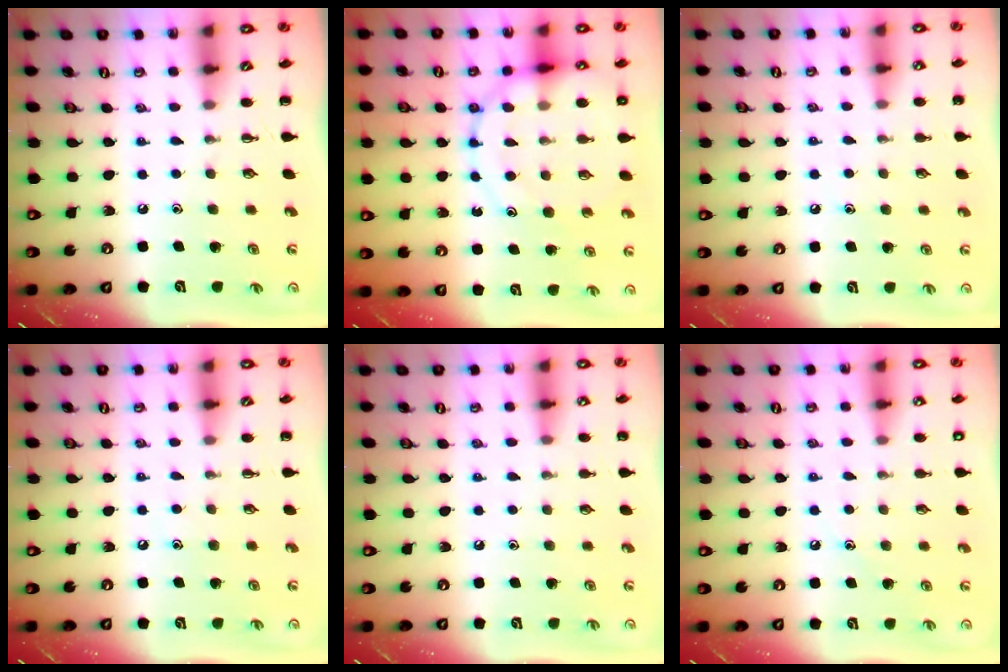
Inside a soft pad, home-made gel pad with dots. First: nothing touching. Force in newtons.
{"total": 16.1, "press": 15.9, "slide": 2.6}
{"total": 4.1, "press": 4.0, "slide": 1.1}
{"total": 5.4, "press": 5.1, "slide": 1.5}
{"total": 6.1, "press": 5.8, "slide": 2.0}
{"total": 7.9, "press": 7.8, "slide": 1.7}